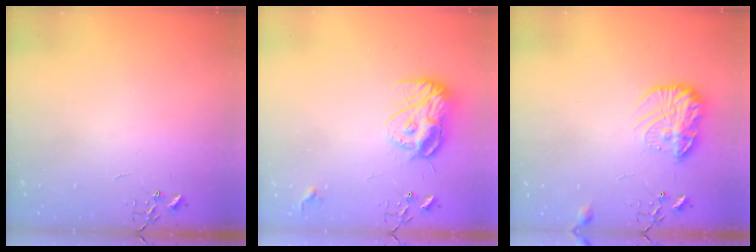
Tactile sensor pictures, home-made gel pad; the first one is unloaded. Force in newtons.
{"total": 12.4, "press": 12.4, "slide": 1.4}
{"total": 13.9, "press": 13.8, "slide": 0.8}